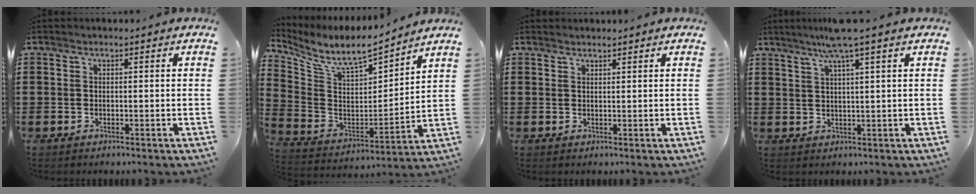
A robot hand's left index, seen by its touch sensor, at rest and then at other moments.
{"total": 8.0, "force": [7.0, 1.9, 3.4], "torque": [-0.101, -0.051, 0.117]}
{"total": 0.9, "force": [0.9, 0.1, 0.2], "torque": [-0.005, -0.001, 0.017]}
{"total": 5.1, "force": [3.4, -0.8, 3.7], "torque": [-0.080, 0.001, 0.058]}